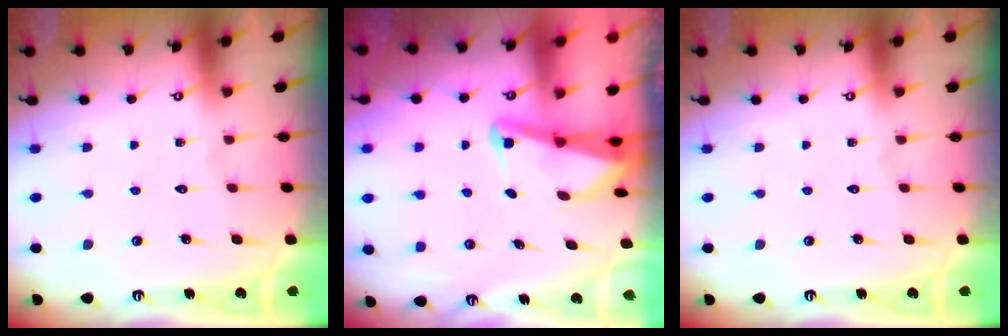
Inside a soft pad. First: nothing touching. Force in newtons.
{"total": 2.7, "press": 2.6, "slide": 0.6}
{"total": 0.0}